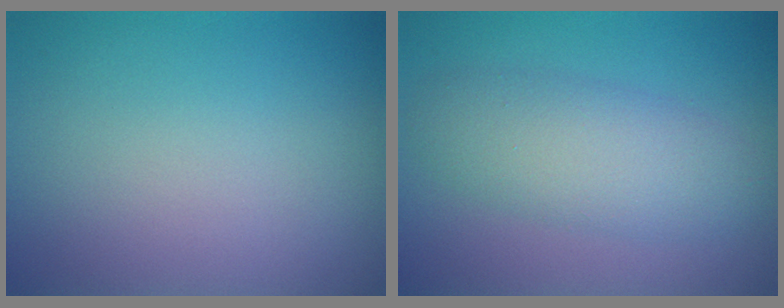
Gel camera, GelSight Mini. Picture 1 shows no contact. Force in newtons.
{"total": 5.3, "press": 5.3, "slide": 0.1}